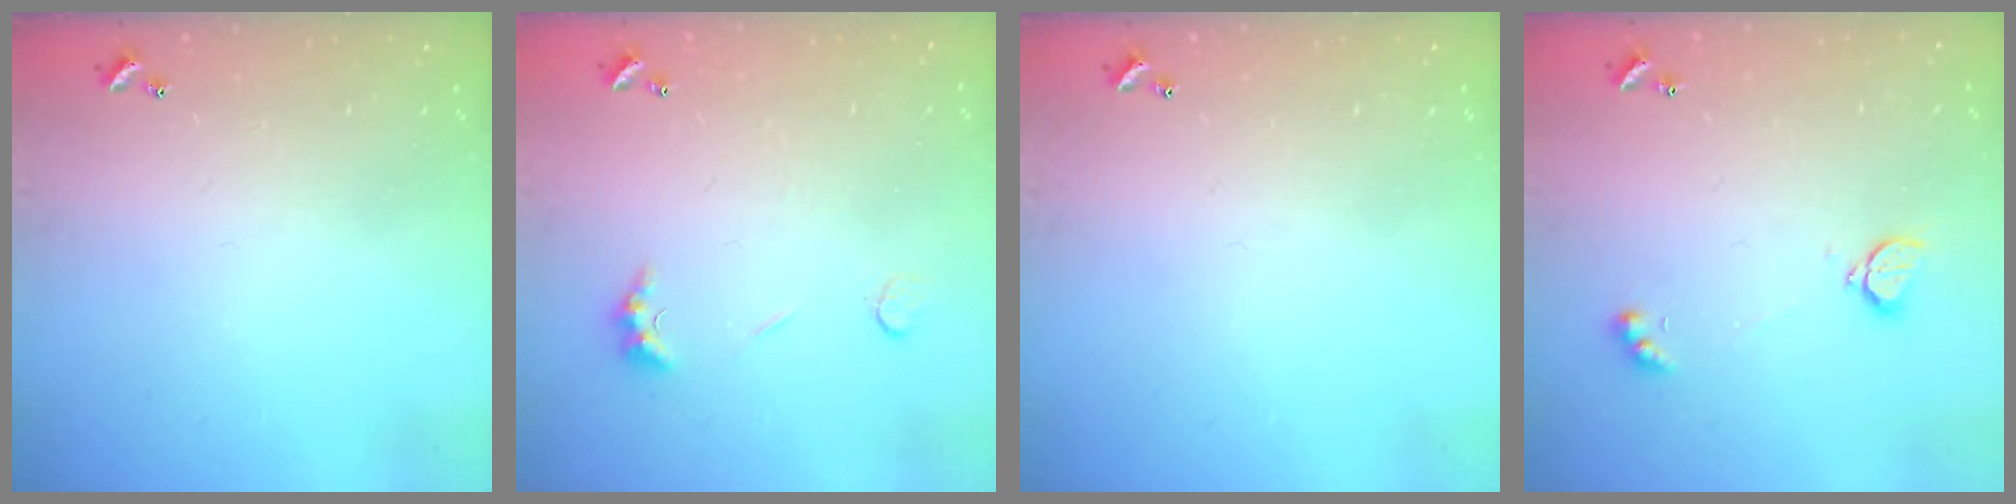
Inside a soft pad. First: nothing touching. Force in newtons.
{"total": 2.5, "press": 2.4, "slide": 0.7}
{"total": 0.0}
{"total": 2.4, "press": 2.3, "slide": 0.8}